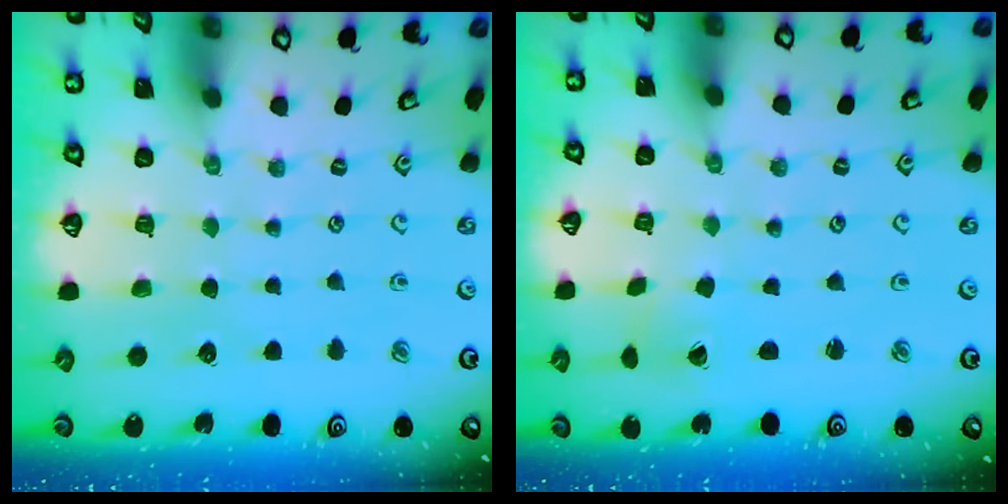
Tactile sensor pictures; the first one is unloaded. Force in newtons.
{"total": 0.9, "press": 0.8, "slide": 0.4}